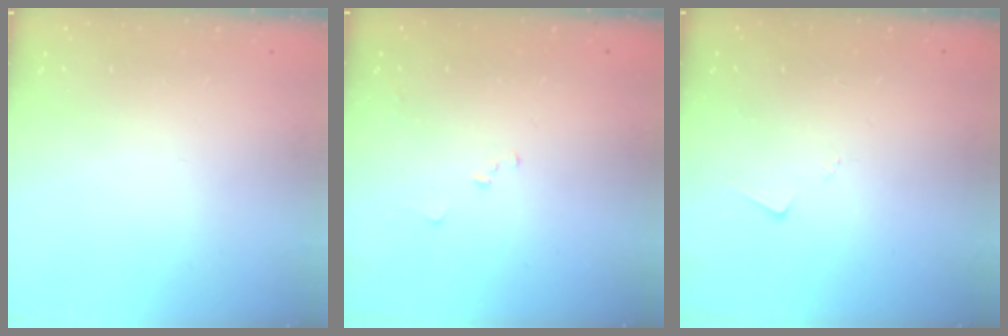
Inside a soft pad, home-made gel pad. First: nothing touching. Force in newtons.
{"total": 6.5, "press": 6.4, "slide": 0.7}
{"total": 5.5, "press": 5.5, "slide": 0.6}